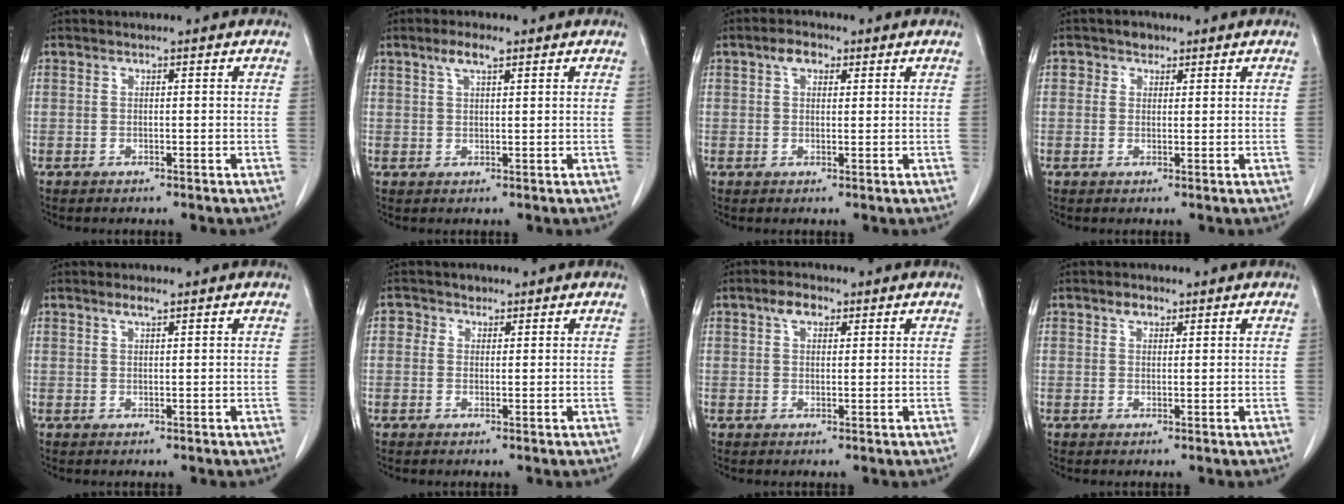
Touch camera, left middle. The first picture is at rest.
{"total": 3.3, "force": [2.0, 0.7, 2.4], "torque": [-0.053, 0.007, 0.039]}
{"total": 3.0, "force": [1.6, 1.8, 1.9], "torque": [-0.037, 0.013, 0.027]}
{"total": 2.1, "force": [1.1, 1.6, 0.5], "torque": [-0.008, 0.004, 0.014]}
{"total": 1.5, "force": [1.1, 0.2, 1.0], "torque": [-0.023, 0.002, 0.023]}
{"total": 2.0, "force": [0.8, 1.8, 0.3], "torque": [0.000, 0.003, 0.008]}
{"total": 3.2, "force": [1.8, 1.8, 1.9], "torque": [-0.040, 0.011, 0.033]}
{"total": 1.8, "force": [1.2, 1.0, 0.8], "torque": [-0.017, 0.004, 0.020]}